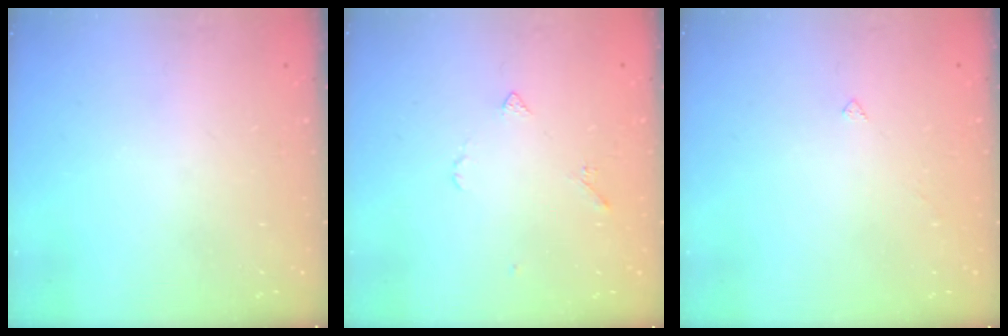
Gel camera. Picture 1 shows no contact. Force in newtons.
{"total": 3.8, "press": 3.7, "slide": 0.7}
{"total": 2.3, "press": 2.3, "slide": 0.5}